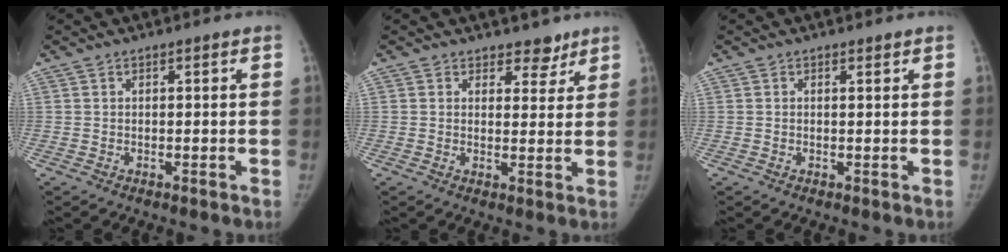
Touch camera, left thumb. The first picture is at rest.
{"total": 4.1, "force": [3.2, 2.4, 1.2], "torque": [0.016, -0.020, 0.044]}
{"total": 0.7, "force": [0.4, 0.1, 0.5], "torque": [-0.008, 0.000, 0.006]}